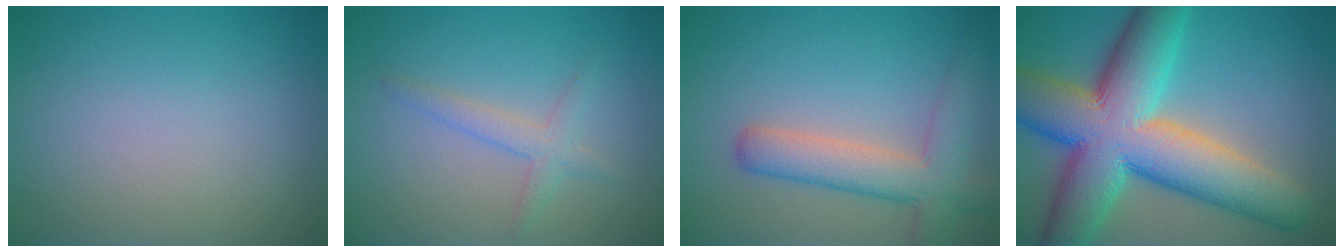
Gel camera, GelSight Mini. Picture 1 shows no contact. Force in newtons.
{"total": 2.0, "press": 2.0, "slide": 0.1}
{"total": 5.4, "press": 5.4, "slide": 0.3}
{"total": 15.0, "press": 14.9, "slide": 0.5}